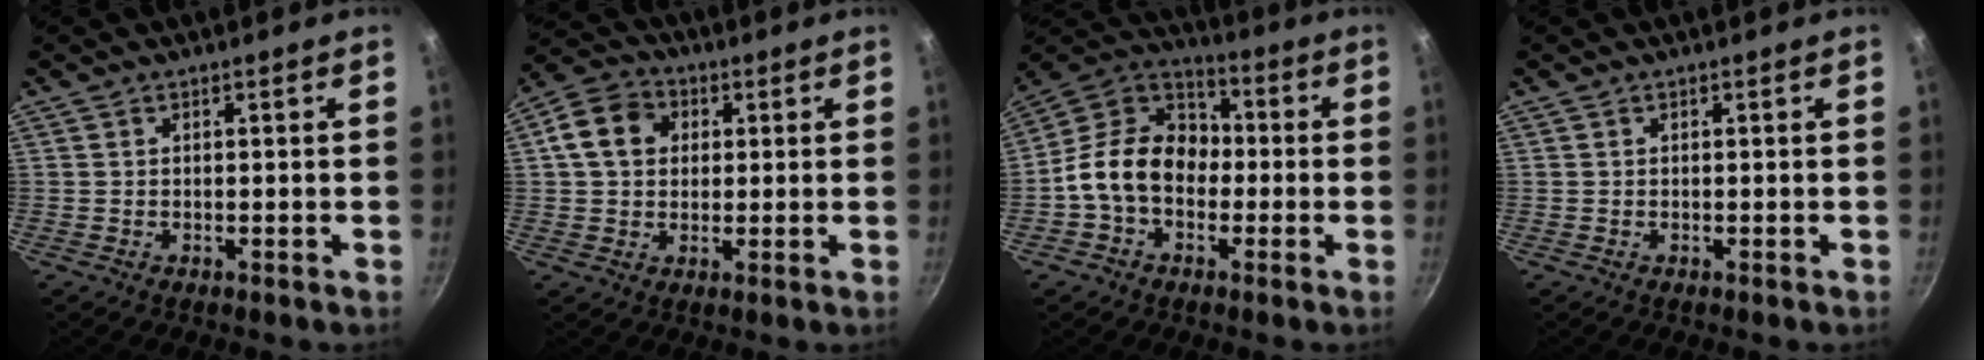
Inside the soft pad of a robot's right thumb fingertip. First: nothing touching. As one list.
[{"total": 9.4, "force": [2.0, 7.7, 5.1], "torque": [-0.065, 0.014, 0.020]}, {"total": 14.4, "force": [-2.2, 10.8, 9.3], "torque": [-0.113, 0.043, -0.062]}, {"total": 0.0}]